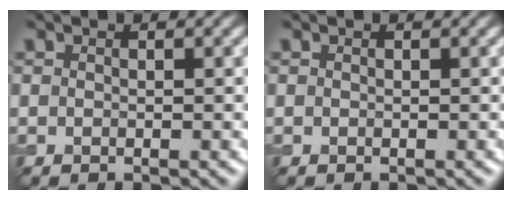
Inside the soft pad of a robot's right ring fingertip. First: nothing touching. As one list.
[{"total": 0.0}]